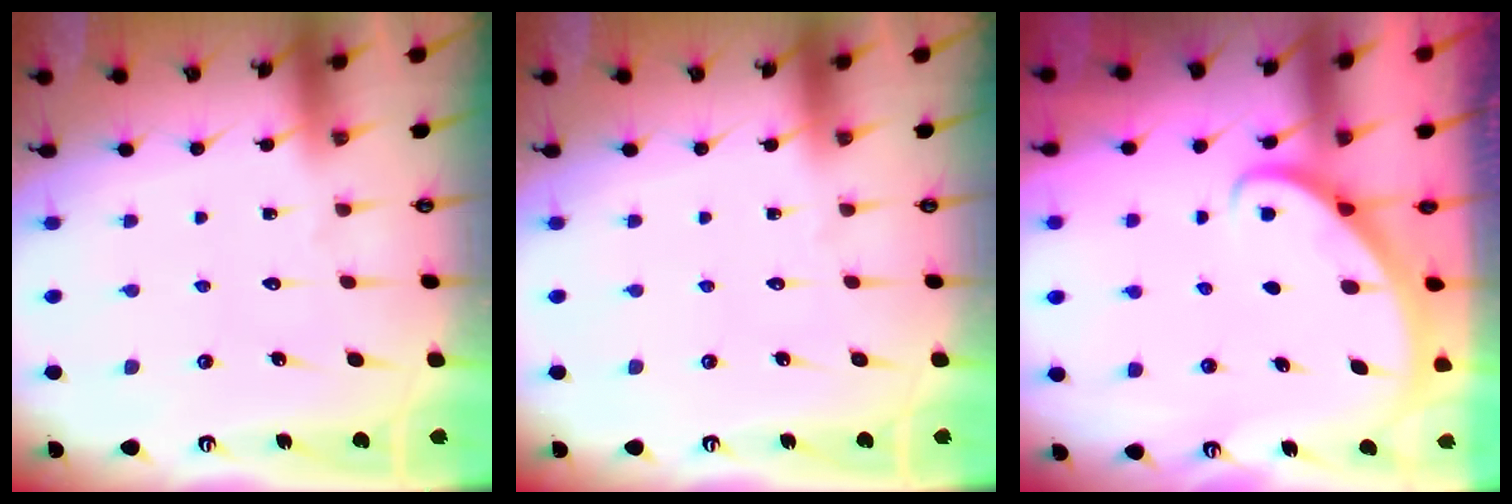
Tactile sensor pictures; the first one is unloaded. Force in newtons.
{"total": 0.0}
{"total": 2.8, "press": 2.8, "slide": 0.2}